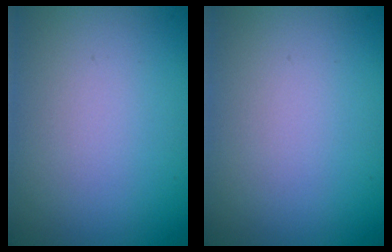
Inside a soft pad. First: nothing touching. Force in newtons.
{"total": 0.0}